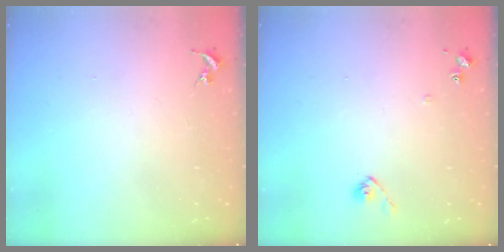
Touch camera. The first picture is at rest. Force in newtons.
{"total": 5.4, "press": 5.4, "slide": 0.4}